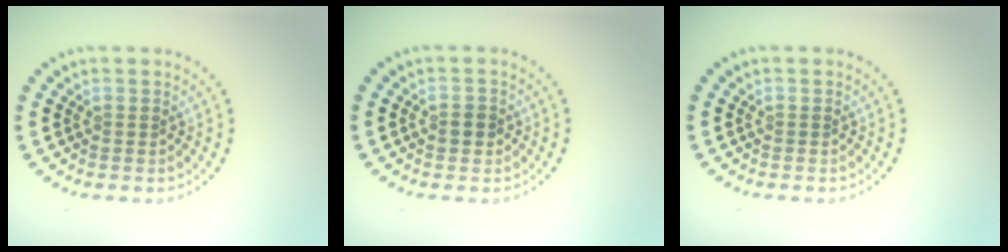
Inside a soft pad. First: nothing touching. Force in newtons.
{"total": 1.3, "press": 1.3, "slide": 0.3}
{"total": 0.0}